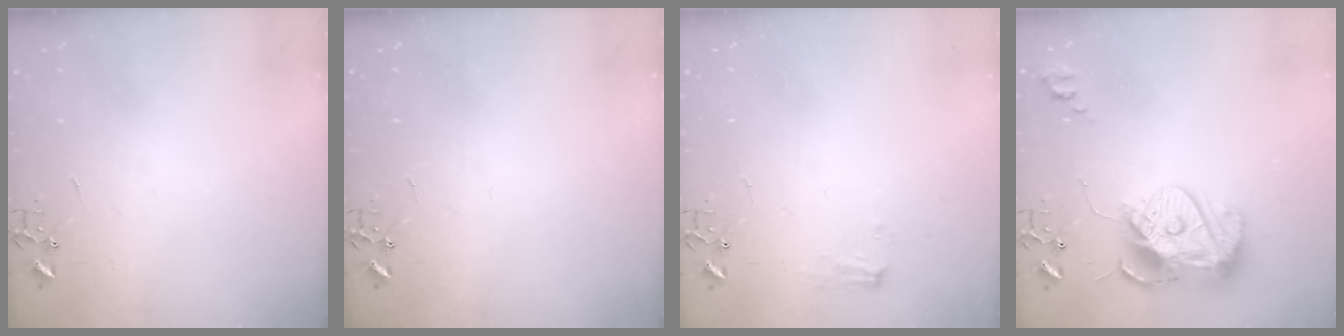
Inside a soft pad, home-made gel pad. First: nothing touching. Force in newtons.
{"total": 0.0}
{"total": 6.8, "press": 6.8, "slide": 0.8}
{"total": 13.9, "press": 13.8, "slide": 1.3}